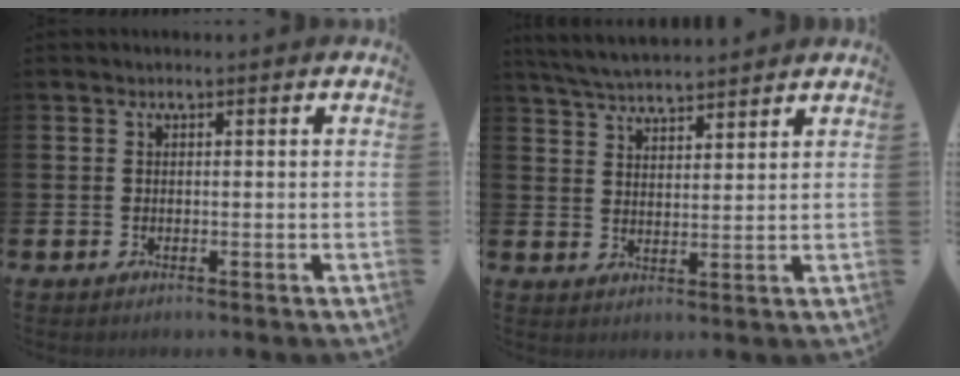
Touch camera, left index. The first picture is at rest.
{"total": 4.9, "force": [4.9, 0.3, 0.6], "torque": [-0.037, -0.020, 0.090]}